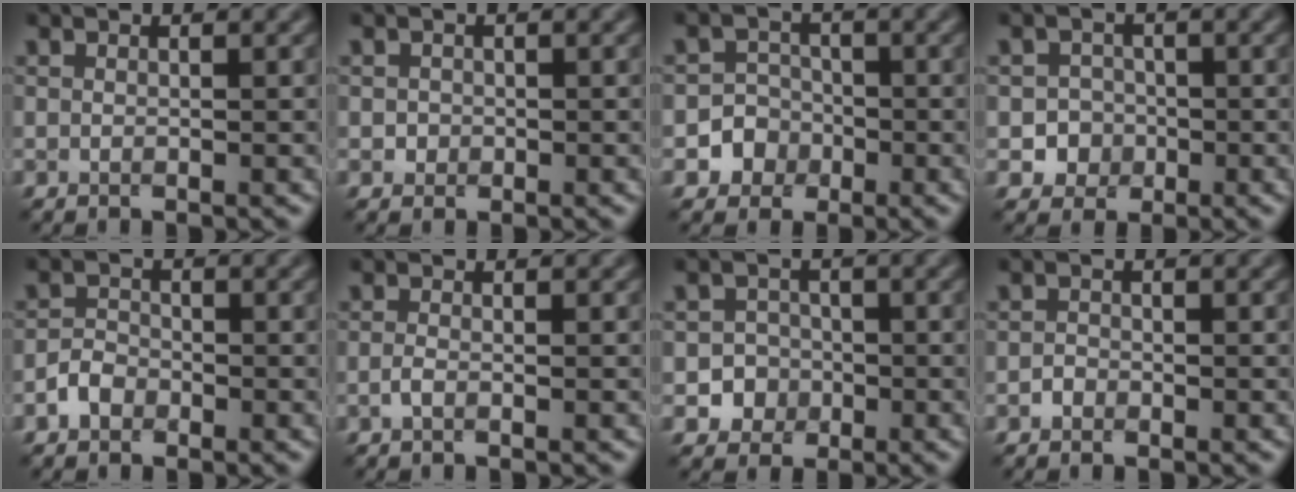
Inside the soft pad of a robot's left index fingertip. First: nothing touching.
{"total": 0.9, "force": [-0.1, 0.8, 0.2], "torque": [0.004, -0.003, -0.003]}
{"total": 3.6, "force": [-1.5, 3.3, 0.3], "torque": [0.033, 0.004, -0.039]}
{"total": 2.8, "force": [-0.9, 2.6, 0.5], "torque": [0.017, 0.002, -0.022]}
{"total": 1.8, "force": [-1.1, 1.3, 0.7], "torque": [-0.009, 0.006, -0.024]}
{"total": 0.8, "force": [-0.4, 0.3, 0.6], "torque": [-0.016, -0.001, -0.010]}
{"total": 3.2, "force": [-1.2, 2.9, 0.4], "torque": [0.029, 0.002, -0.029]}
{"total": 0.8, "force": [-0.5, 0.6, 0.2], "torque": [-0.001, 0.000, -0.010]}